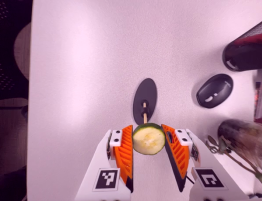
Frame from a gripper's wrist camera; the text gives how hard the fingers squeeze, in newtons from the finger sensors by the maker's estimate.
{"total": 8.5, "left": 8.4, "right": 8.6}